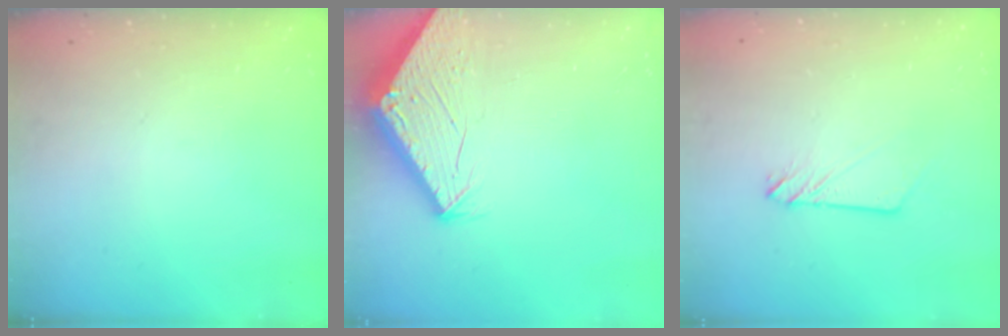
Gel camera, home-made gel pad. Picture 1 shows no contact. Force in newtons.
{"total": 2.9, "press": 2.9, "slide": 0.1}
{"total": 2.3, "press": 2.3, "slide": 0.2}